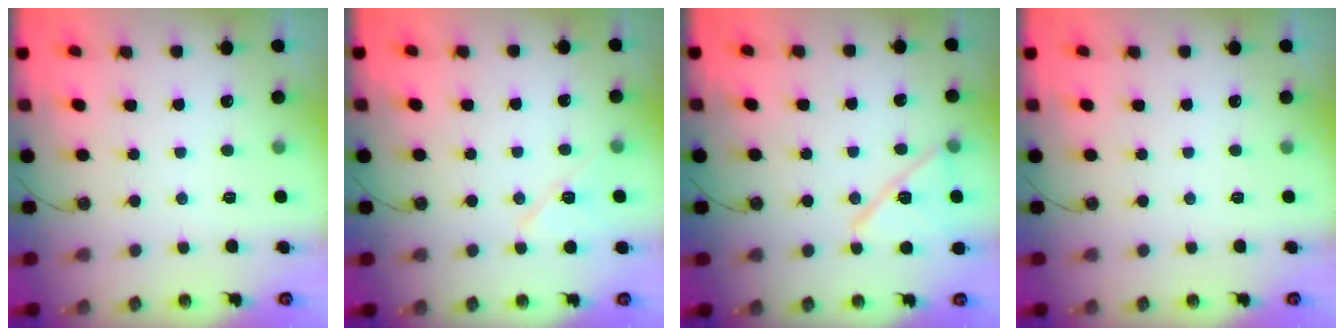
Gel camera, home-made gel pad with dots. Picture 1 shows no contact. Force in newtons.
{"total": 8.3, "press": 8.2, "slide": 1.4}
{"total": 14.3, "press": 11.3, "slide": 8.8}
{"total": 0.0}